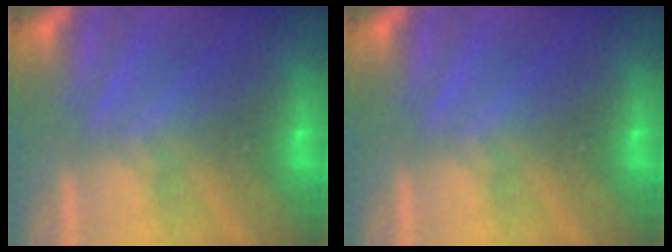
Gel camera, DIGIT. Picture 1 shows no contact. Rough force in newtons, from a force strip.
{"total": 0.0}